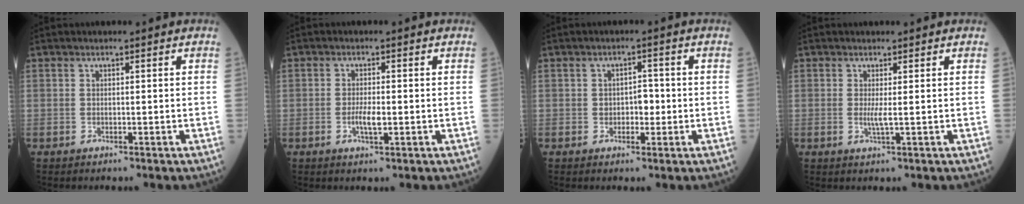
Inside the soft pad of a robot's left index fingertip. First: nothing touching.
{"total": 2.7, "force": [-0.7, 0.7, 2.6], "torque": [-0.055, 0.000, -0.011]}
{"total": 2.7, "force": [-0.4, 1.8, 2.0], "torque": [-0.027, 0.008, -0.006]}
{"total": 1.7, "force": [0.0, 0.0, 1.7], "torque": [-0.038, -0.004, 0.002]}